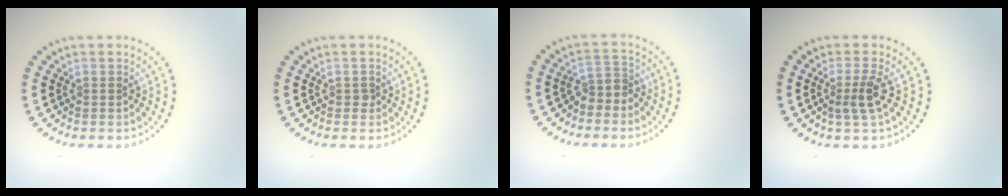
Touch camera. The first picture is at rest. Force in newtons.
{"total": 0.5, "press": 0.4, "slide": 0.3}
{"total": 2.3, "press": 1.7, "slide": 1.6}
{"total": 2.4, "press": 1.8, "slide": 1.5}